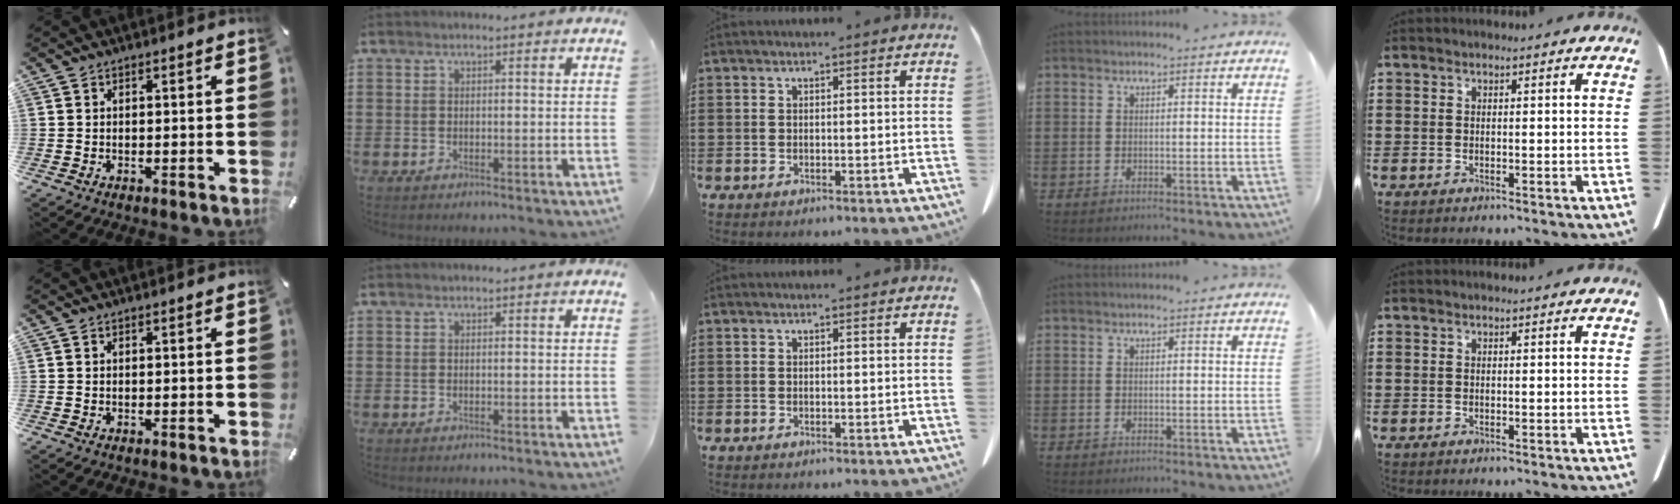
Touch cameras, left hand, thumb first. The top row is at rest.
{}